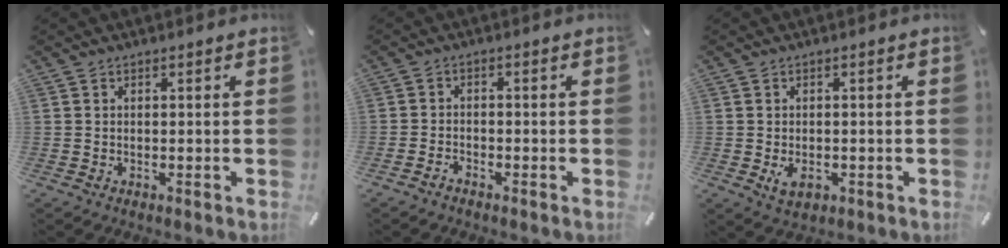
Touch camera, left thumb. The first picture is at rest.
{"total": 1.6, "force": [-1.5, 0.5, 0.3], "torque": [-0.009, 0.005, -0.031]}
{"total": 3.4, "force": [-0.9, 2.4, 2.2], "torque": [-0.044, -0.006, -0.017]}